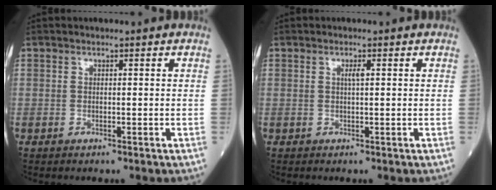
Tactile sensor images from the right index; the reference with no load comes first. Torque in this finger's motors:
{"motor_torque": [-0.02, 0.02, -0.01, 0.03]}